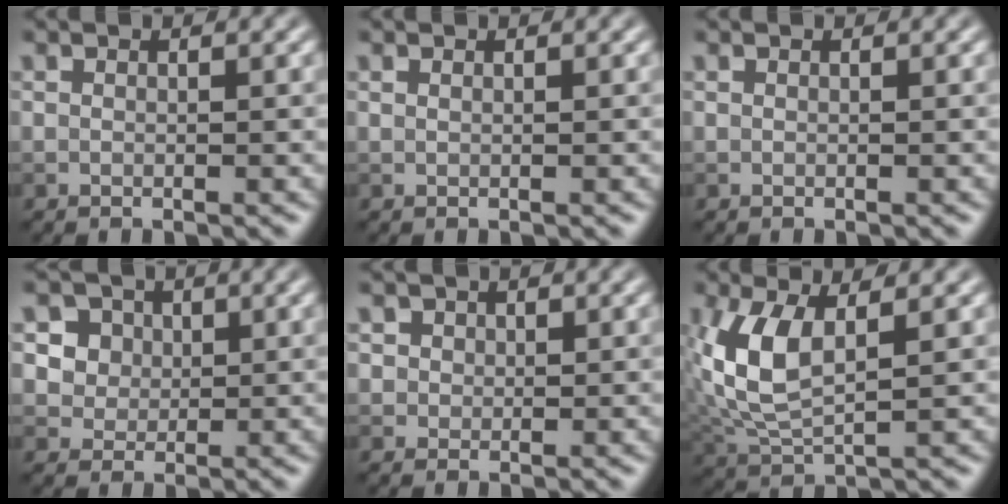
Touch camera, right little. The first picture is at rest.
{"total": 0.0}
{"total": 0.0}
{"total": 5.9, "force": [2.7, 4.7, 2.3], "torque": [-0.037, 0.007, 0.041]}
{"total": 2.1, "force": [1.0, 1.7, 0.7], "torque": [-0.014, 0.002, 0.020]}
{"total": 6.0, "force": [1.4, 2.9, 5.1], "torque": [-0.124, 0.000, 0.031]}